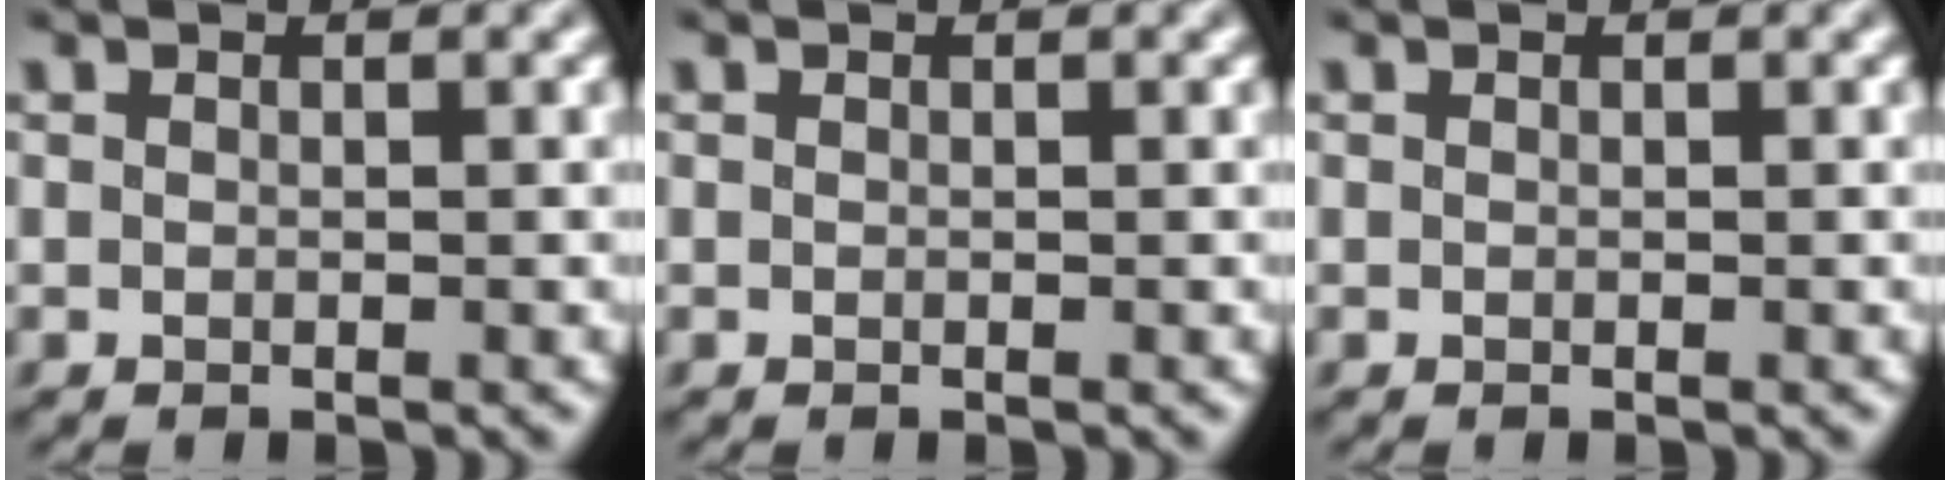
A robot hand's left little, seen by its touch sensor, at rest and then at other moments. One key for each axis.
{"total": 0.0}
{"total": 0.0}